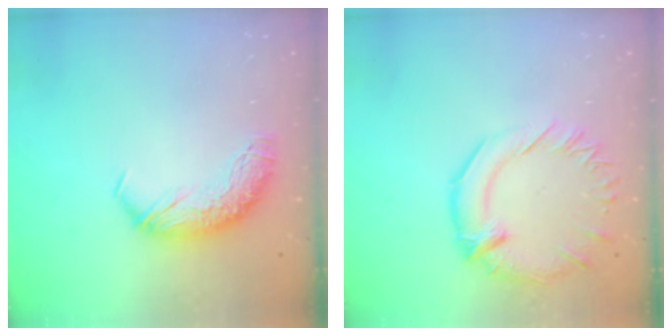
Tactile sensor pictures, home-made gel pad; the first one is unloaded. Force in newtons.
{"total": 2.6, "press": 2.1, "slide": 1.5}